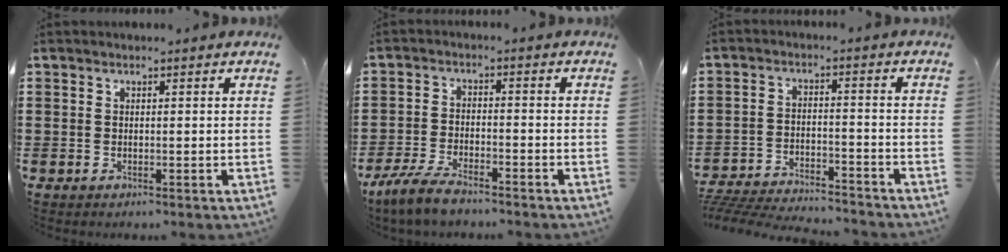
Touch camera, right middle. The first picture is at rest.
{"total": 5.5, "force": [-4.6, 1.3, 2.7], "torque": [-0.072, -0.005, -0.093]}
{"total": 5.6, "force": [-5.5, 0.4, 0.8], "torque": [-0.033, 0.000, -0.118]}